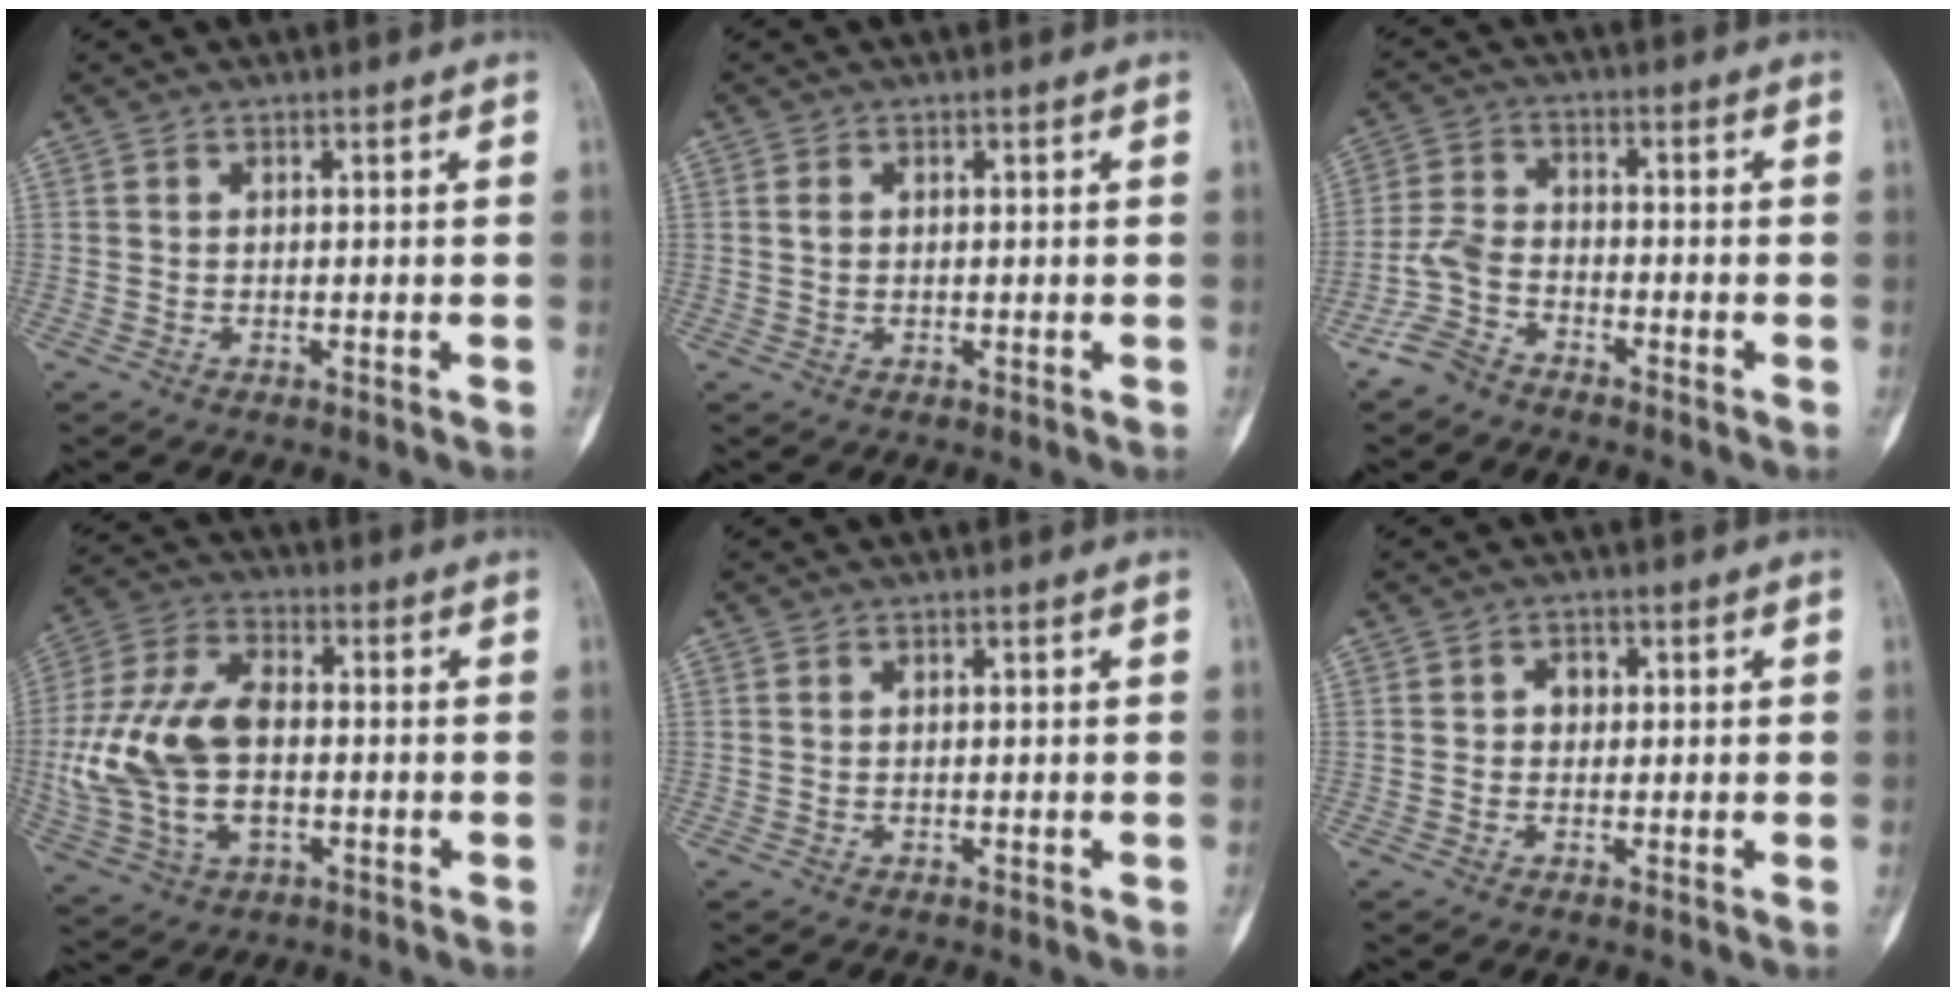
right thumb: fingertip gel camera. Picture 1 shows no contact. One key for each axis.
{"total": 1.2, "fx": 0.2, "fy": 0.9, "fz": 0.8, "tx": -0.012, "ty": 0.000, "tz": 0.004}
{"total": 5.9, "fx": -4.4, "fy": 2.9, "fz": 2.6, "tx": -0.062, "ty": 0.019, "tz": -0.094}
{"total": 17.1, "fx": -1.0, "fy": 10.2, "fz": 13.8, "tx": -0.289, "ty": 0.018, "tz": -0.016}
{"total": 0.0}
{"total": 2.0, "fx": 0.3, "fy": 1.6, "fz": 1.1, "tx": -0.005, "ty": 0.004, "tz": -0.001}